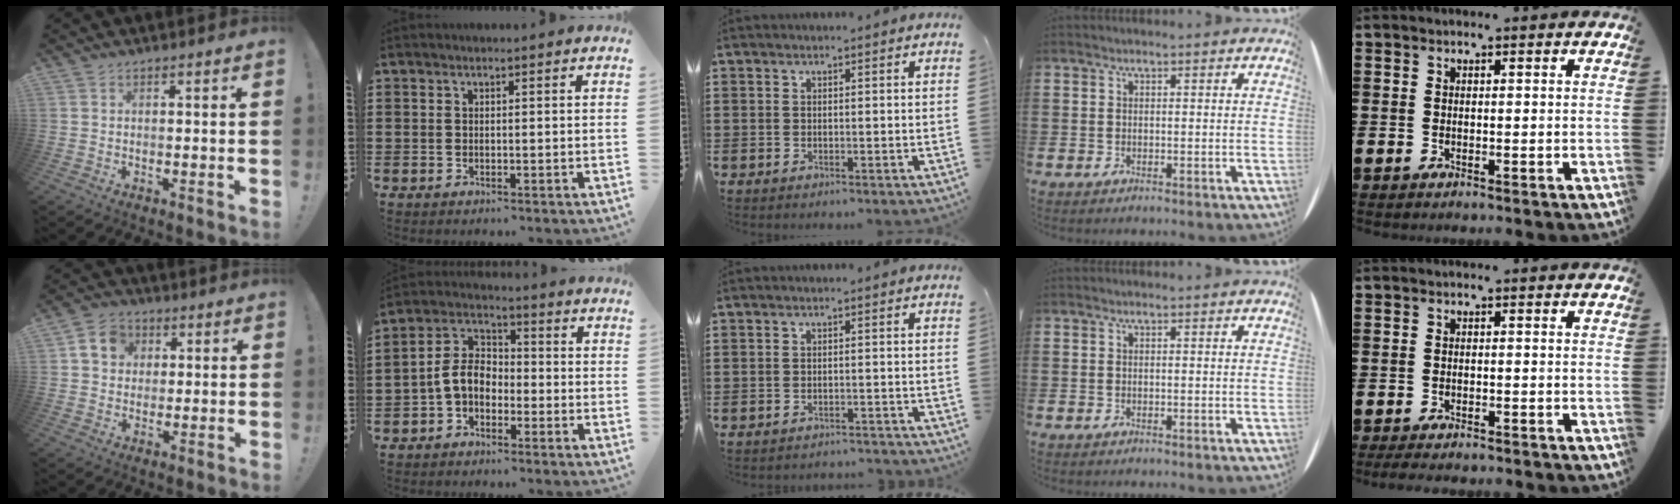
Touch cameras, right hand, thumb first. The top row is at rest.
{"thumb": {"total": 8.5, "force": [2.5, 7.3, 3.6], "torque": [-0.057, 0.005, 0.053]}, "index": {"total": 6.2, "force": [-2.1, 4.3, 4.0], "torque": [-0.106, 0.008, -0.051]}, "middle": {"total": 1.6, "force": [-1.6, 0.1, 0.0], "torque": [-0.006, 0.001, -0.034]}, "little": {"total": 1.0, "force": [-0.9, 0.1, 0.4], "torque": [-0.009, 0.002, -0.018]}}